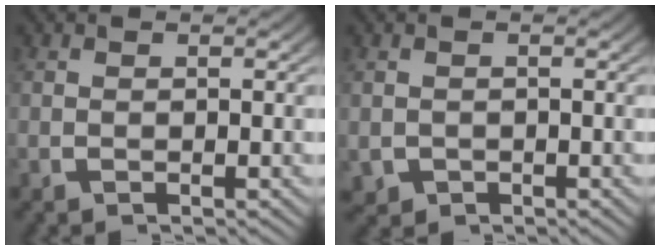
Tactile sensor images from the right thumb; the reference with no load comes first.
{"total": 2.2, "force": [-0.8, 2.0, 0.6], "torque": [-0.019, -0.019, -0.002]}